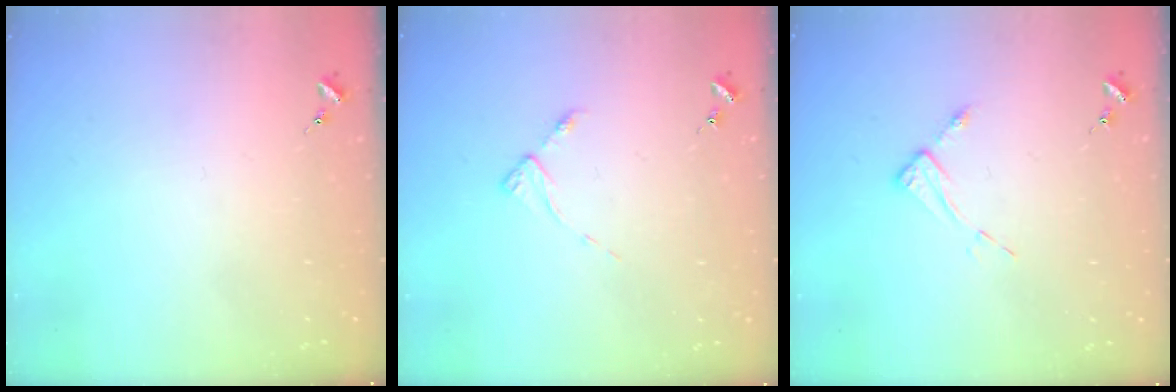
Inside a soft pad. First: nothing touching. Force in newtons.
{"total": 3.5, "press": 3.5, "slide": 0.6}
{"total": 5.3, "press": 5.2, "slide": 0.1}